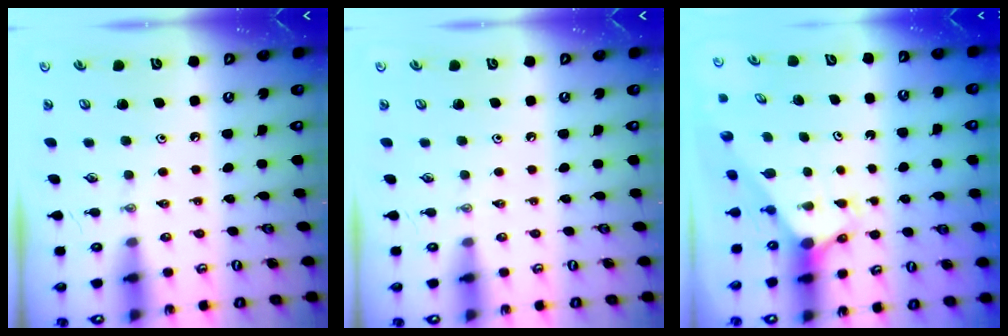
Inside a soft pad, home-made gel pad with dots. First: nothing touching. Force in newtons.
{"total": 0.0}
{"total": 2.7, "press": 2.7, "slide": 0.0}